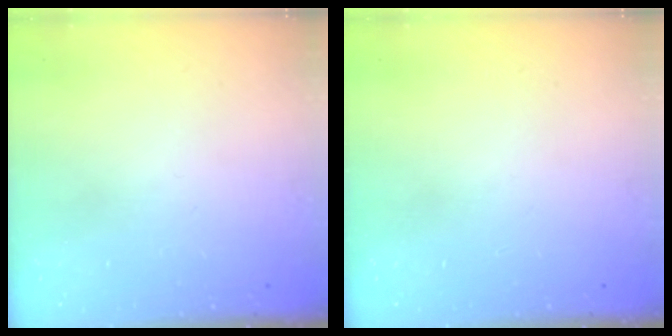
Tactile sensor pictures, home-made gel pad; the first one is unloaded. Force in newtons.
{"total": 0.0}